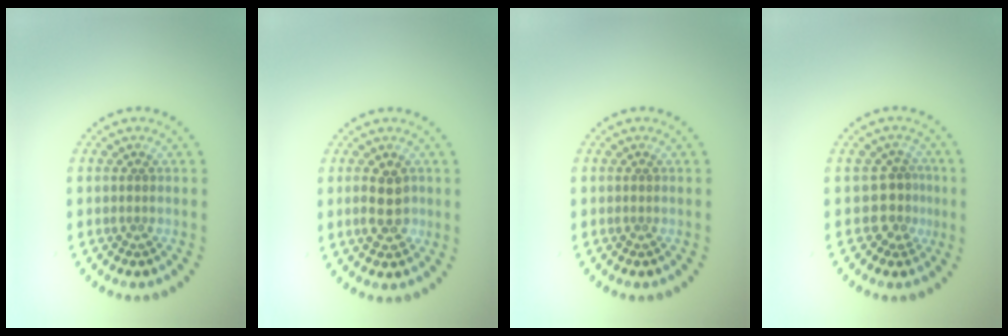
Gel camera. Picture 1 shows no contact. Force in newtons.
{"total": 2.9, "press": 2.9, "slide": 0.3}
{"total": 0.0}
{"total": 2.6, "press": 2.0, "slide": 1.6}